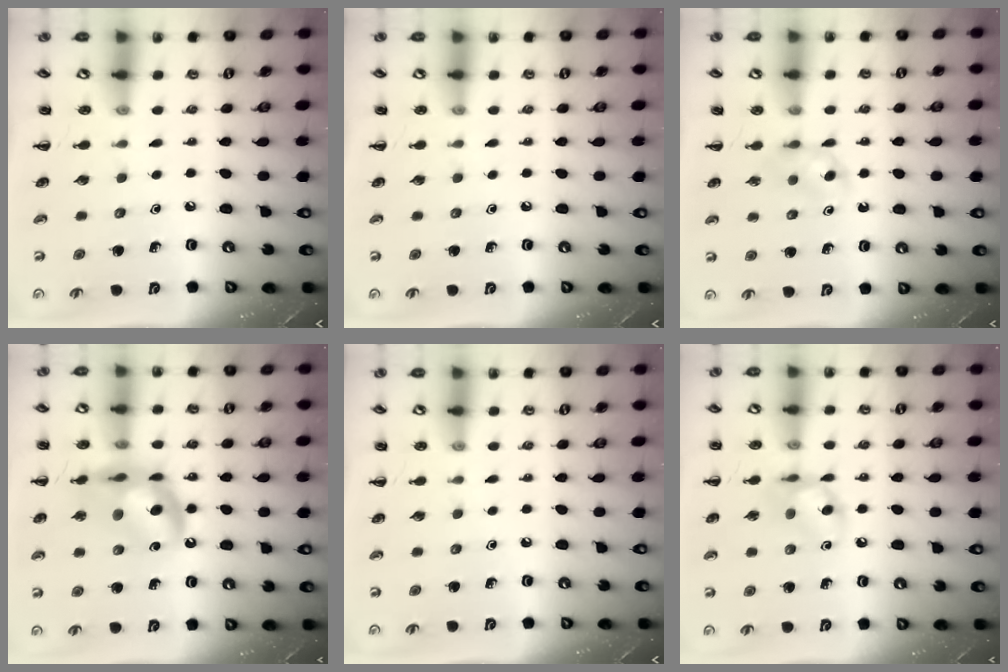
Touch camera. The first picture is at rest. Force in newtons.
{"total": 0.0}
{"total": 5.0, "press": 4.6, "slide": 1.9}
{"total": 13.9, "press": 13.5, "slide": 3.1}
{"total": 0.0}
{"total": 9.1, "press": 9.1, "slide": 0.6}